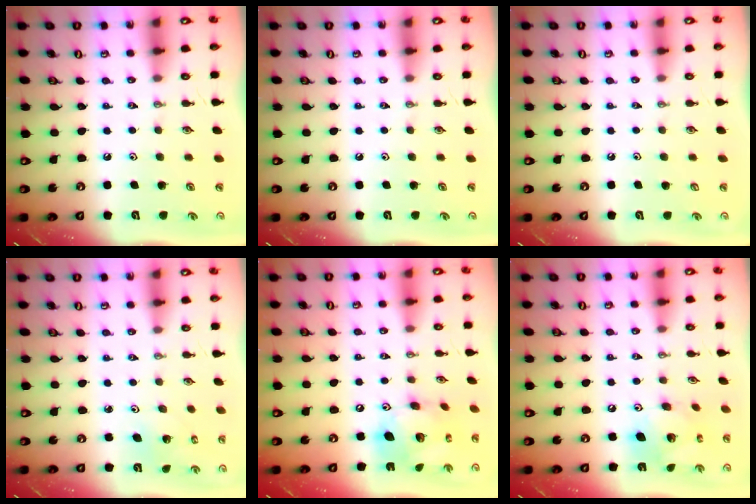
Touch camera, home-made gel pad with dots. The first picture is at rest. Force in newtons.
{"total": 0.0}
{"total": 1.0, "press": 0.2, "slide": 1.0}
{"total": 2.2, "press": 2.2, "slide": 0.2}
{"total": 16.5, "press": 16.4, "slide": 1.8}
{"total": 13.4, "press": 13.4, "slide": 1.4}